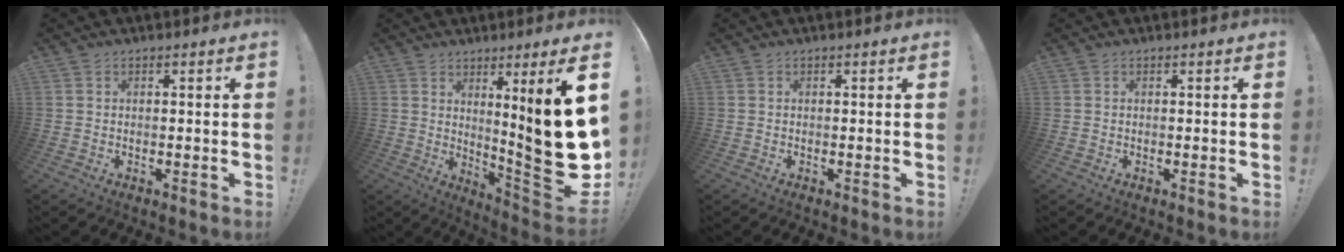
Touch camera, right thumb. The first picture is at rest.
{"total": 19.7, "force": [3.6, 1.6, 19.2], "torque": [-0.265, -0.056, 0.056]}
{"total": 0.0}
{"total": 0.0}